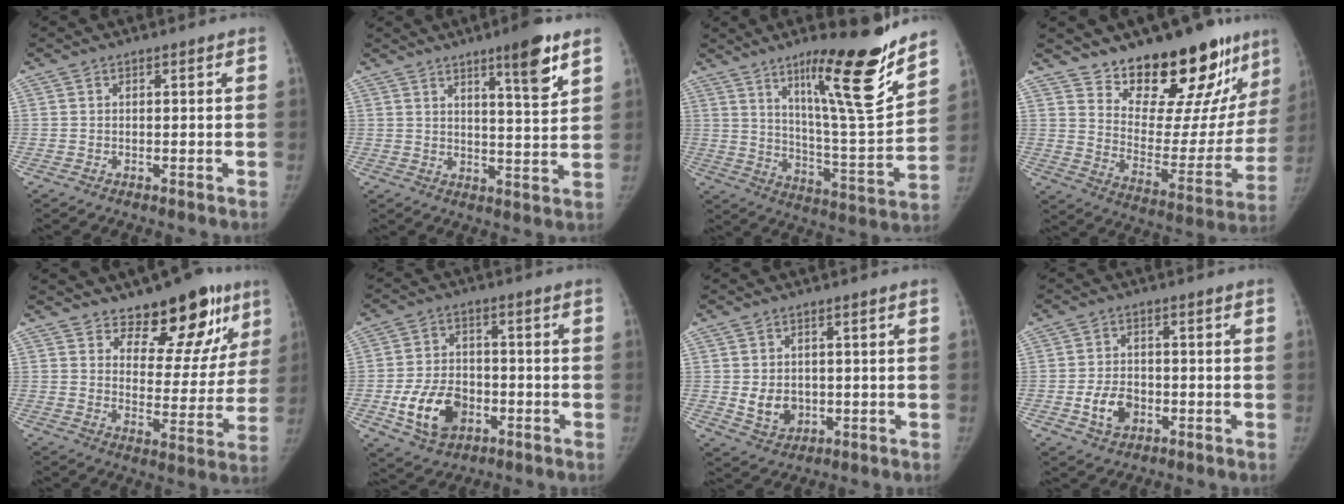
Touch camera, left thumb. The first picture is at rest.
{"total": 8.6, "force": [5.3, 1.1, 6.7], "torque": [-0.091, -0.035, 0.078]}
{"total": 20.5, "force": [13.3, 2.7, 15.3], "torque": [-0.200, -0.088, 0.217]}
{"total": 23.1, "force": [17.9, 9.0, 11.5], "torque": [-0.118, -0.124, 0.261]}
{"total": 15.2, "force": [10.6, 7.8, 7.5], "torque": [-0.027, -0.070, 0.142]}
{"total": 11.6, "force": [-4.0, 8.2, 7.2], "torque": [-0.109, 0.017, -0.065]}
{"total": 5.8, "force": [-0.5, 4.8, 3.2], "torque": [-0.031, -0.003, 0.005]}
{"total": 6.2, "force": [-2.1, 4.5, 3.7], "torque": [-0.054, 0.011, -0.035]}